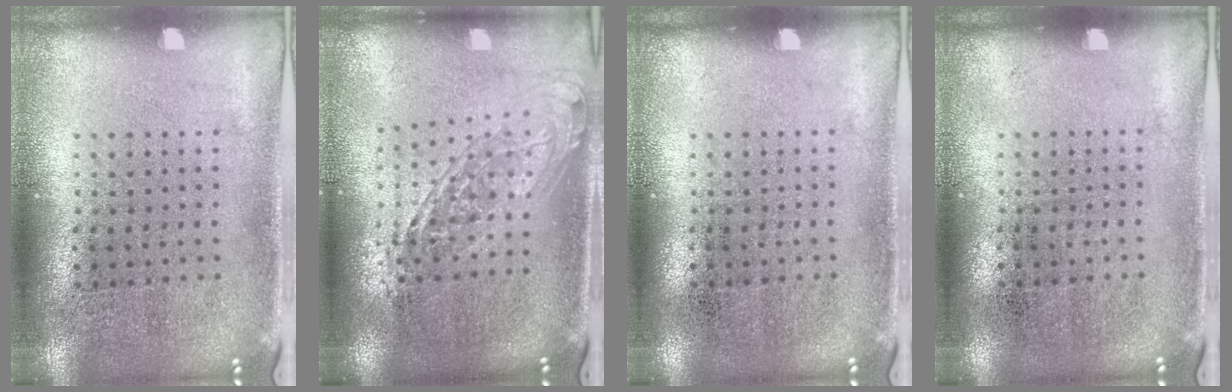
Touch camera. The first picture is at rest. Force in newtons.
{"total": 1.7, "press": 1.4, "slide": 0.9}
{"total": 0.0}
{"total": 0.0}